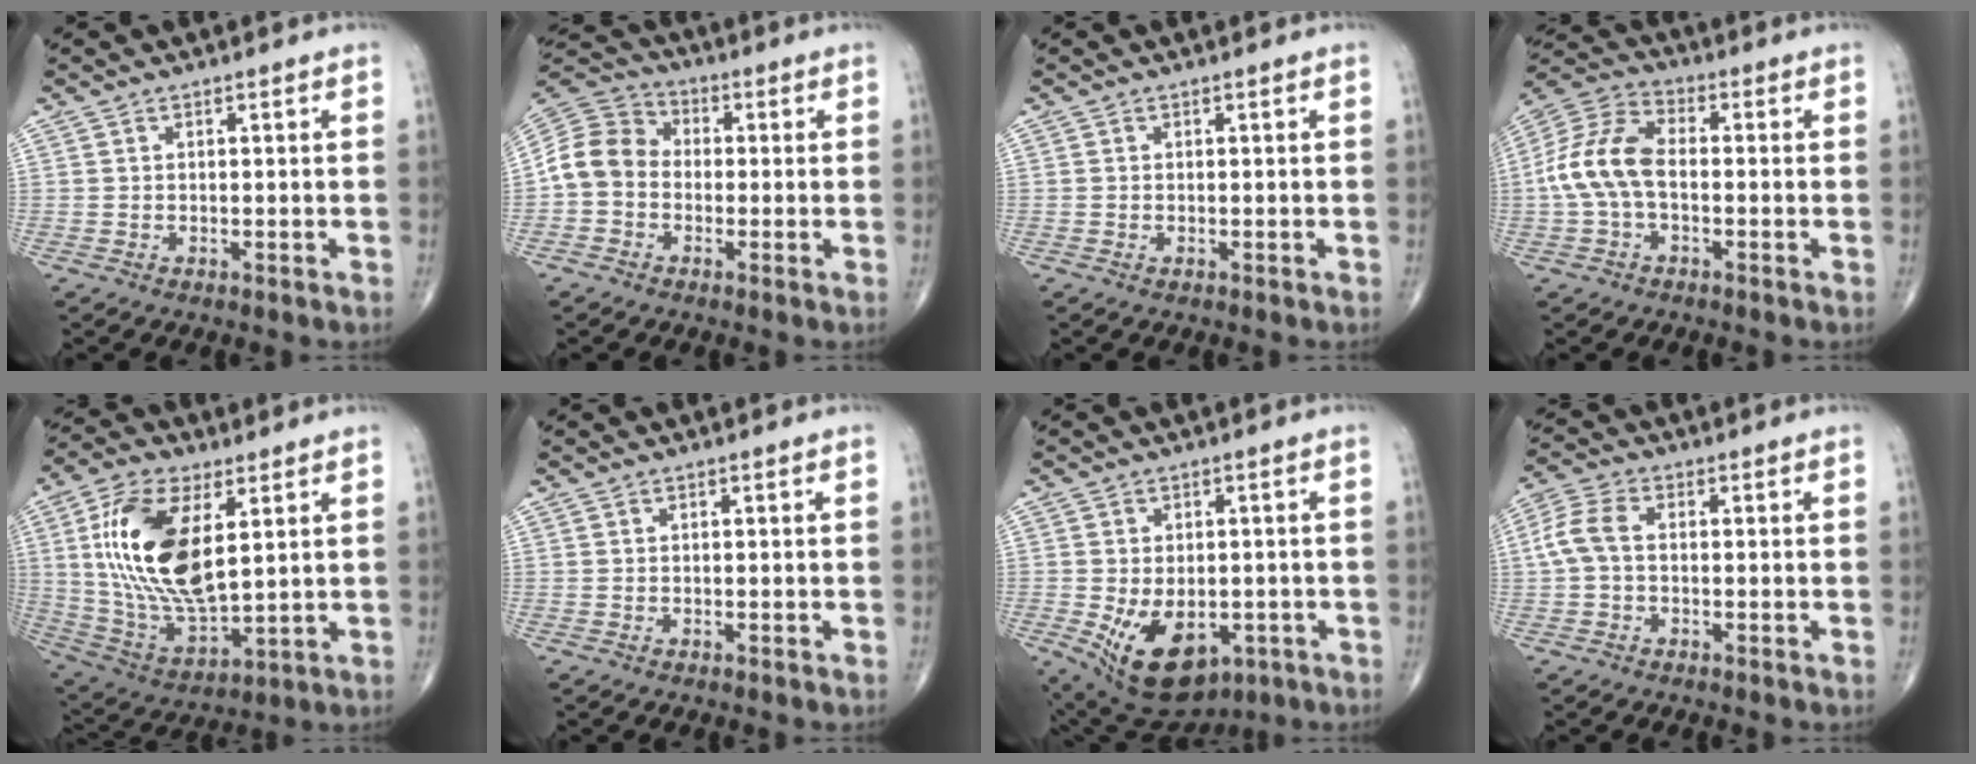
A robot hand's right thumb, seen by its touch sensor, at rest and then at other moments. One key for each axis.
{"total": 9.4, "fx": -1.3, "fy": 7.8, "fz": 5.0, "tx": -0.086, "ty": 0.033, "tz": -0.041}
{"total": 0.0}
{"total": 11.7, "fx": -1.1, "fy": 6.9, "fz": 9.4, "tx": -0.198, "ty": 0.034, "tz": -0.029}
{"total": 20.0, "fx": 4.8, "fy": 9.5, "fz": 16.9, "tx": -0.328, "ty": -0.020, "tz": 0.097}
{"total": 0.0}
{"total": 13.8, "fx": -4.5, "fy": 8.6, "fz": 9.8, "tx": -0.146, "ty": -0.005, "tz": -0.047}
{"total": 5.8, "fx": 0.0, "fy": 3.7, "fz": 4.5, "tx": -0.104, "ty": 0.018, "tz": -0.007}